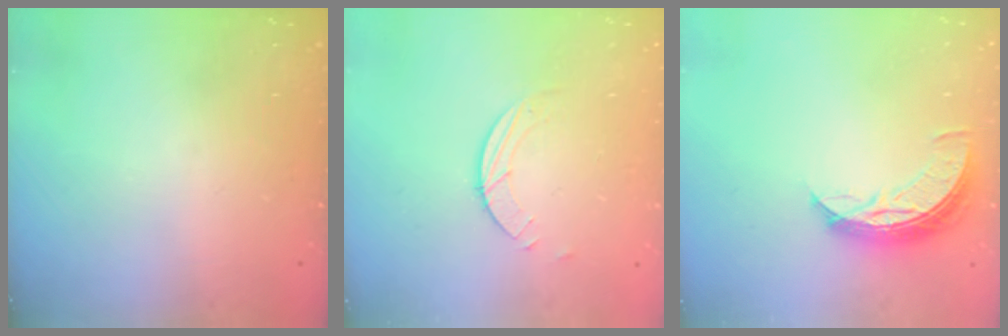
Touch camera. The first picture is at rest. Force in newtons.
{"total": 1.5, "press": 1.5, "slide": 0.1}
{"total": 8.4, "press": 8.4, "slide": 0.4}